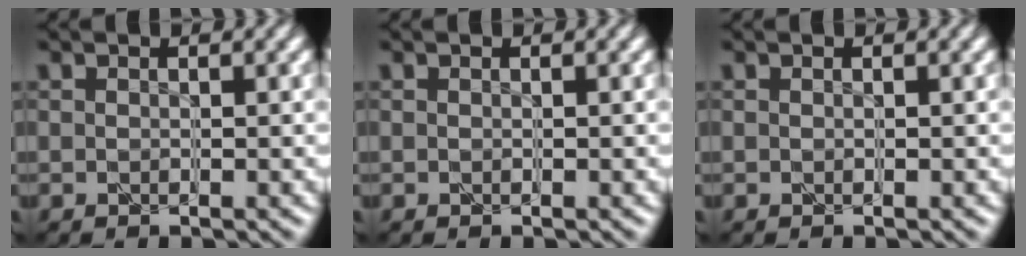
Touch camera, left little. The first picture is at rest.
{"total": 0.0}
{"total": 0.0}